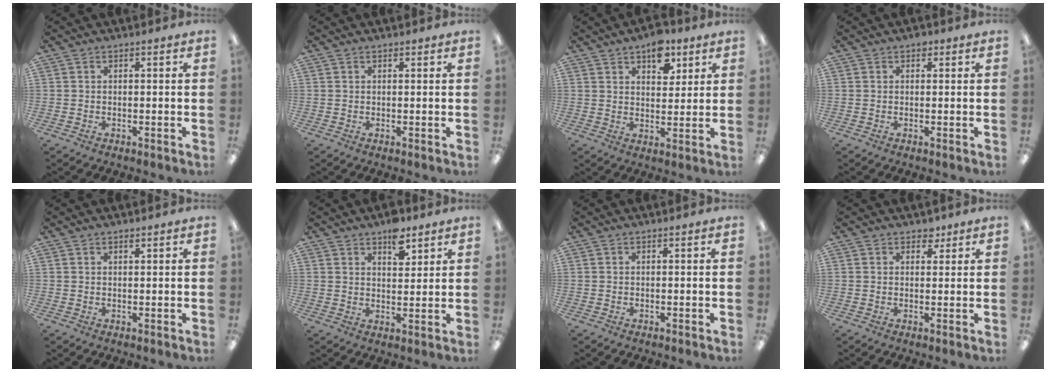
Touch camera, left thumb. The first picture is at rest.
{"total": 0.8, "force": [0.6, 0.4, 0.5], "torque": [-0.011, 0.000, 0.011]}
{"total": 8.6, "force": [5.2, 4.8, 4.9], "torque": [-0.043, -0.027, 0.085]}
{"total": 1.3, "force": [0.7, 0.8, 0.7], "torque": [-0.006, -0.002, 0.011]}
{"total": 0.9, "force": [0.7, 0.3, 0.4], "torque": [-0.009, 0.001, 0.013]}
{"total": 6.7, "force": [4.6, 3.4, 3.6], "torque": [-0.034, -0.025, 0.075]}
{"total": 0.0}
{"total": 2.8, "force": [1.9, 1.7, 1.0], "torque": [-0.005, -0.004, 0.033]}